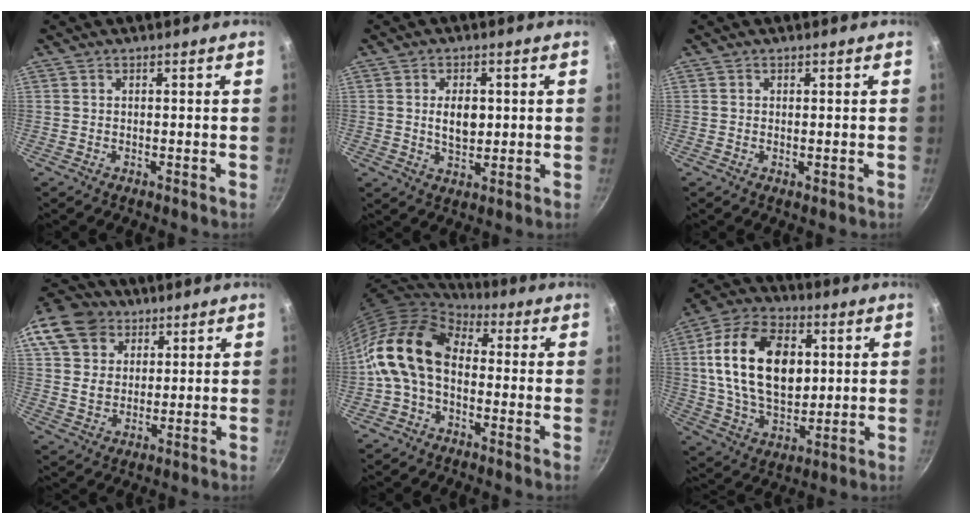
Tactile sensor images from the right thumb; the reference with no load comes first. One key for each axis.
{"total": 5.7, "fx": 0.6, "fy": 3.5, "fz": 4.5, "tx": -0.062, "ty": -0.007, "tz": 0.012}
{"total": 0.8, "fx": 0.0, "fy": 0.3, "fz": 0.7, "tx": -0.011, "ty": -0.002, "tz": -0.001}
{"total": 16.7, "fx": 8.5, "fy": 12.6, "fz": 6.9, "tx": -0.139, "ty": 0.006, "tz": 0.152}
{"total": 14.6, "fx": 0.1, "fy": 9.9, "fz": 10.8, "tx": -0.183, "ty": 0.030, "tz": -0.017}
{"total": 20.7, "fx": 3.8, "fy": 13.1, "fz": 15.5, "tx": -0.260, "ty": 0.000, "tz": 0.062}